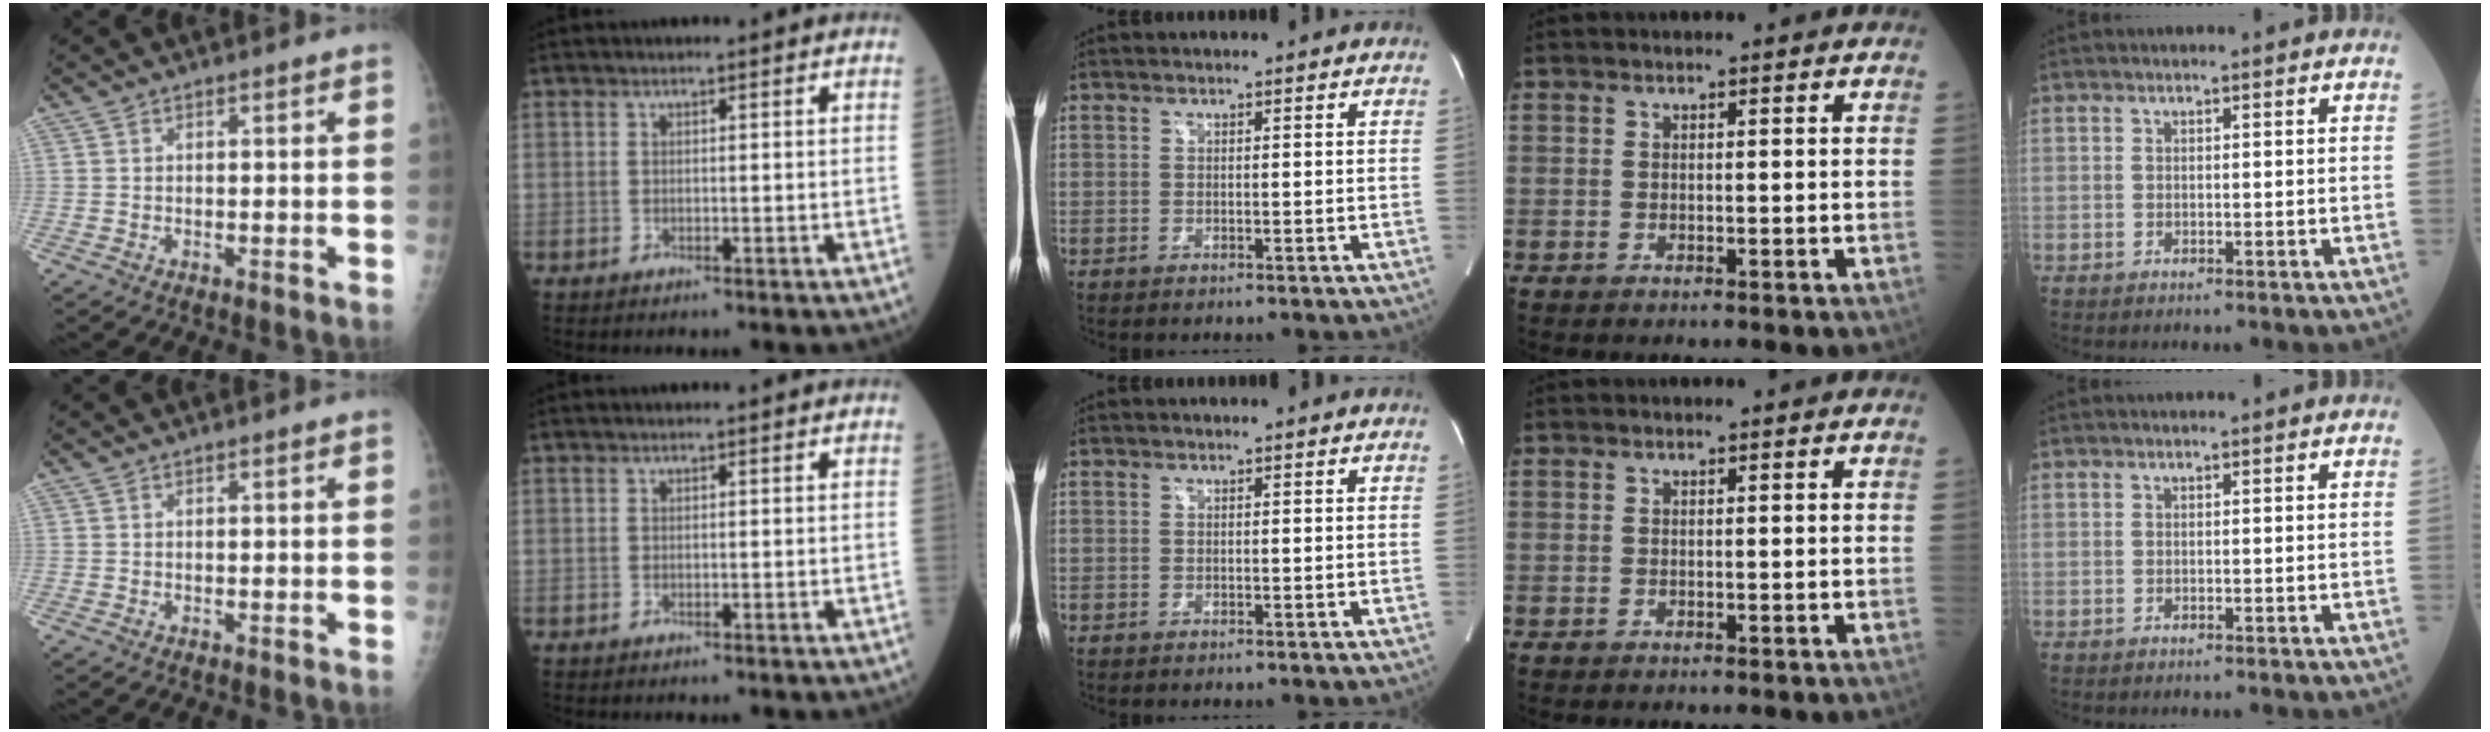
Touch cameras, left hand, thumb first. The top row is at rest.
{}